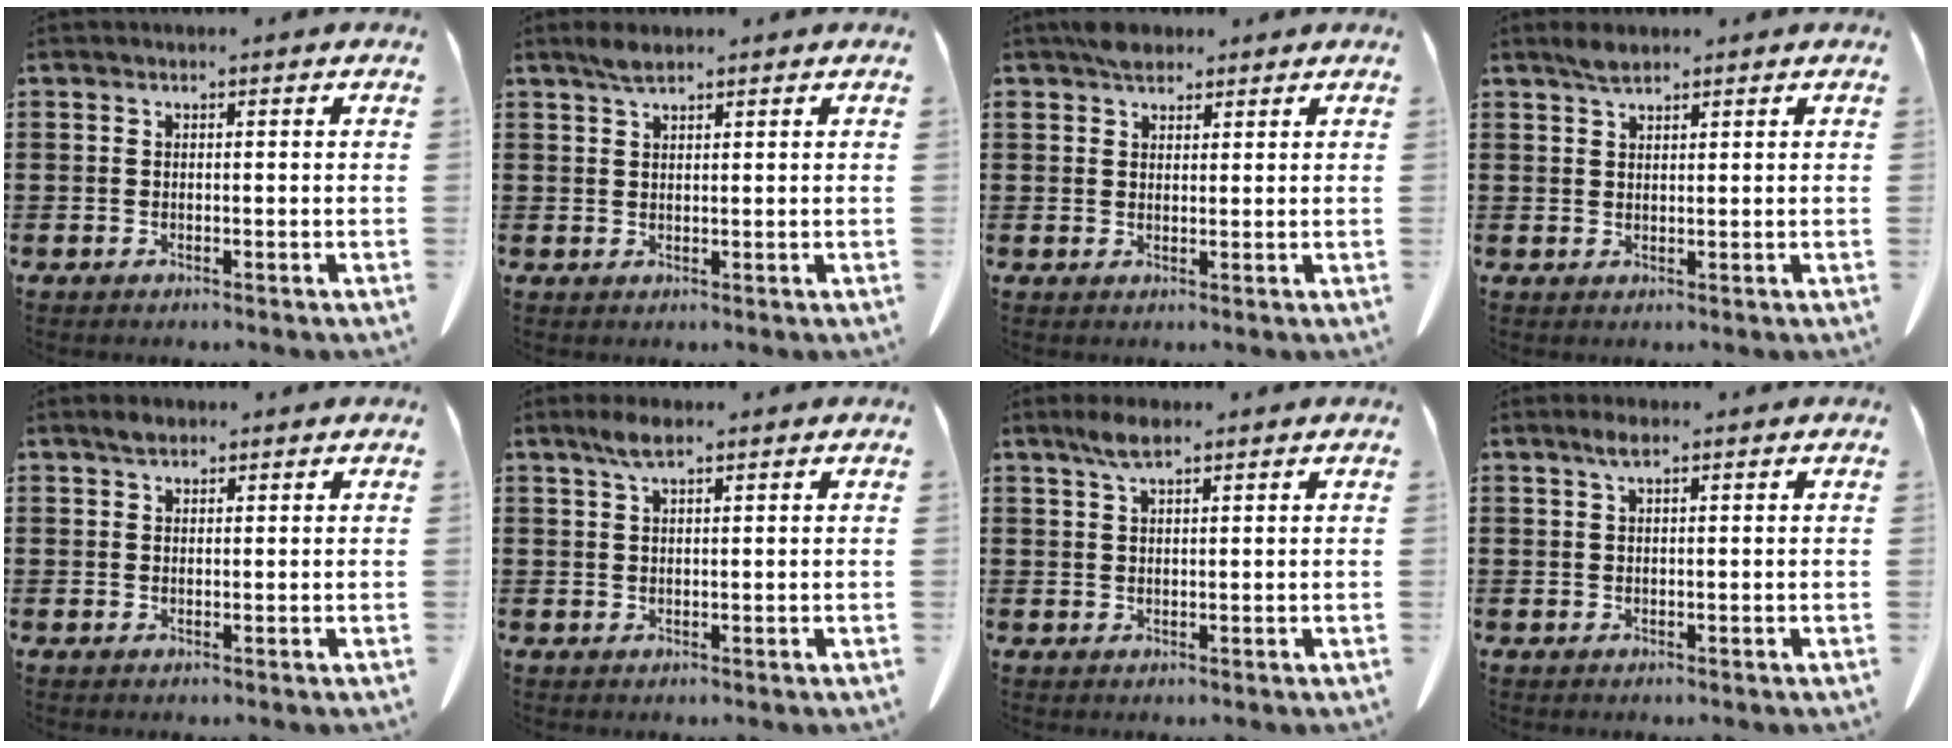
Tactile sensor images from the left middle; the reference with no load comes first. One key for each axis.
{"total": 2.4, "fx": 1.7, "fy": 0.5, "fz": 1.5, "tx": -0.034, "ty": 0.002, "tz": 0.031}
{"total": 3.0, "fx": 2.5, "fy": 1.4, "fz": 0.9, "tx": -0.017, "ty": 0.000, "tz": 0.047}
{"total": 2.3, "fx": 1.8, "fy": 0.6, "fz": 1.3, "tx": -0.029, "ty": 0.002, "tz": 0.033}
{"total": 1.6, "fx": 1.2, "fy": 0.7, "fz": 0.8, "tx": -0.019, "ty": 0.001, "tz": 0.024}
{"total": 3.2, "fx": 1.9, "fy": 0.7, "fz": 2.5, "tx": -0.053, "ty": 0.003, "tz": 0.034}
{"total": 3.6, "fx": 2.2, "fy": 0.8, "fz": 2.7, "tx": -0.058, "ty": 0.002, "tz": 0.040}
{"total": 1.9, "fx": 0.9, "fy": 0.4, "fz": 1.6, "tx": -0.034, "ty": 0.001, "tz": 0.016}